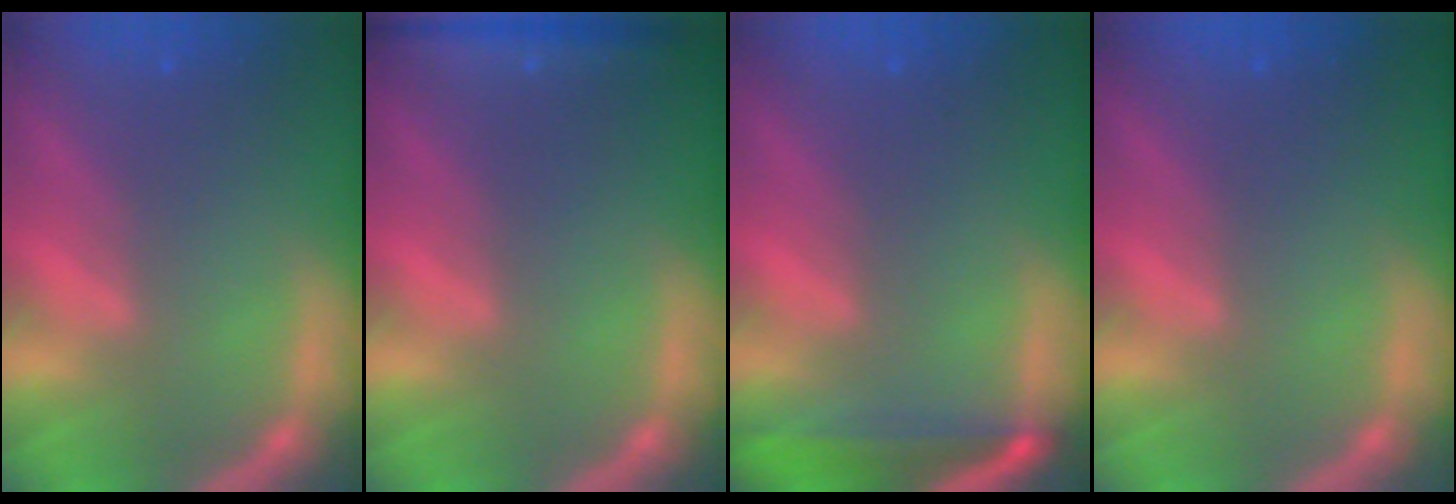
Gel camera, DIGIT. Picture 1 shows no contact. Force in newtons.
{"total": 3.0}
{"total": 4.5}
{"total": 0.0}